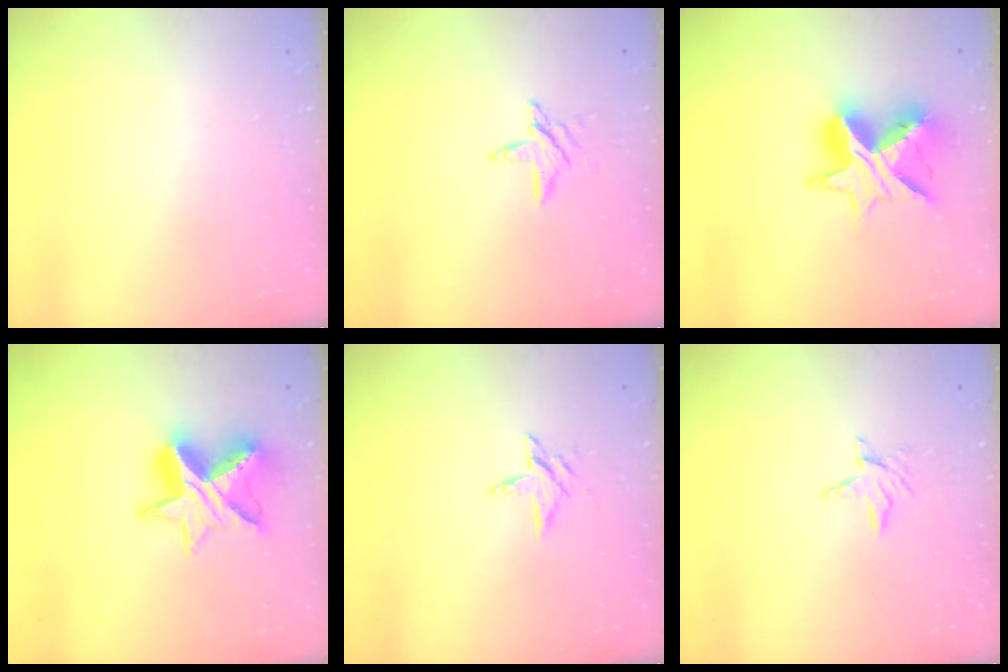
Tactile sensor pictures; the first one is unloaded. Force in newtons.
{"total": 6.0, "press": 6.0, "slide": 0.5}
{"total": 13.6, "press": 13.6, "slide": 1.0}
{"total": 13.0, "press": 13.0, "slide": 0.9}
{"total": 6.1, "press": 6.1, "slide": 0.5}
{"total": 3.8, "press": 3.8, "slide": 0.4}